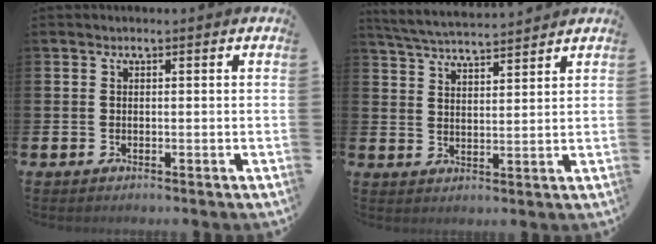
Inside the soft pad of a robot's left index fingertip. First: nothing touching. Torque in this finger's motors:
{"motor_torque": [0.95, -1.19, 0.07, 0.03]}